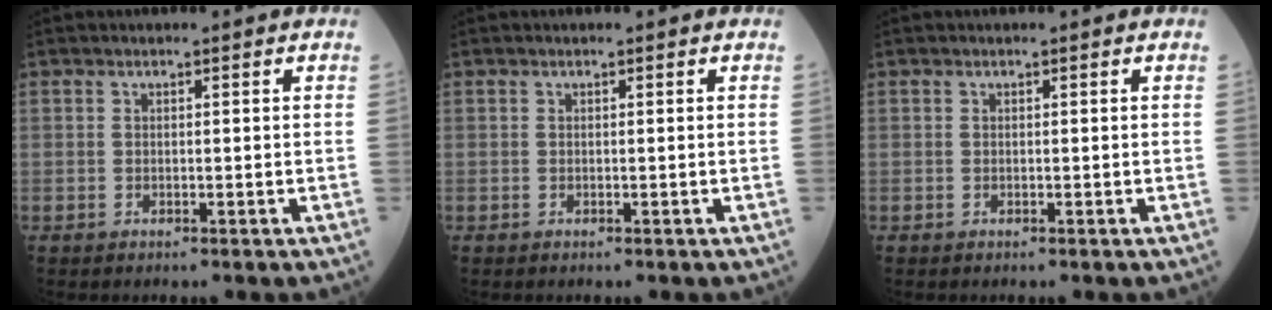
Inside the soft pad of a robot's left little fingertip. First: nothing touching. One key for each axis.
{"total": 0.0}
{"total": 0.0}